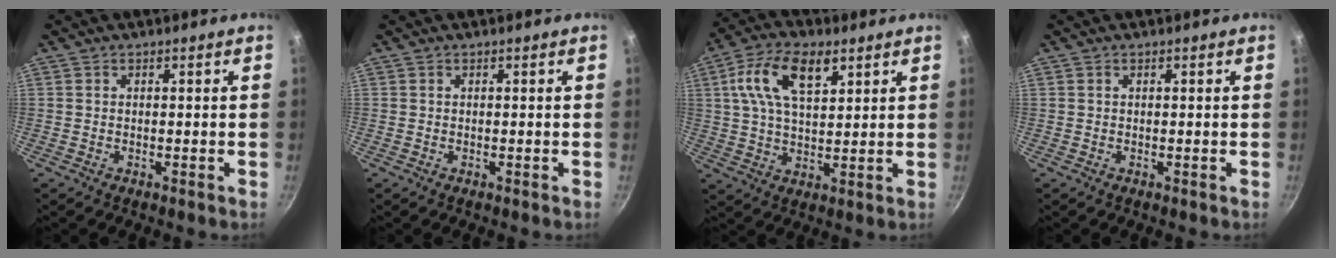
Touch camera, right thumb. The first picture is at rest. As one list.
[{"total": 0.0}, {"total": 12.5, "force": [5.1, 6.3, 9.5], "torque": [-0.163, 0.001, 0.086]}, {"total": 0.0}]